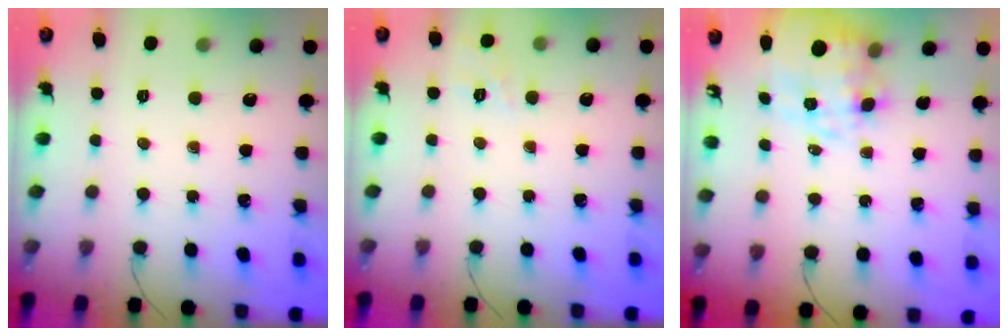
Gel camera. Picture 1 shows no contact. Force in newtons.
{"total": 8.8, "press": 8.5, "slide": 1.9}
{"total": 11.1, "press": 11.0, "slide": 1.7}